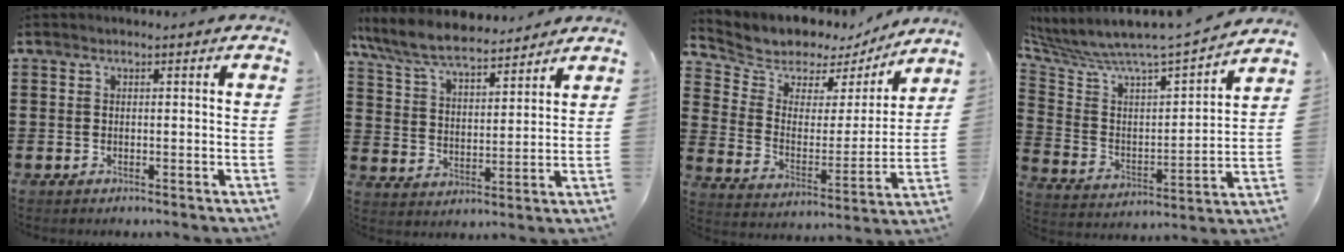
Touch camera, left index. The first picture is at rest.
{"total": 8.2, "force": [7.4, 1.3, 3.2], "torque": [-0.091, -0.031, 0.132]}
{"total": 6.0, "force": [5.4, 2.8, 0.1], "torque": [-0.046, -0.040, 0.091]}
{"total": 5.6, "force": [5.4, 0.1, 1.3], "torque": [-0.059, -0.064, 0.081]}